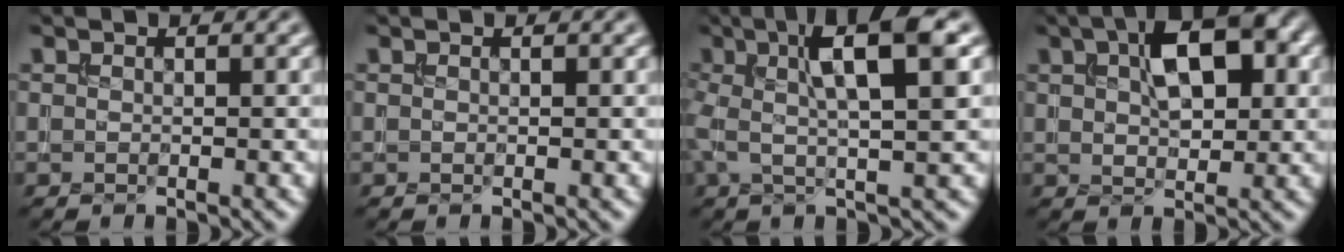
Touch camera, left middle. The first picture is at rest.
{"total": 0.0}
{"total": 7.5, "force": [1.7, 1.5, 7.1], "torque": [-0.123, 0.010, 0.026]}
{"total": 6.8, "force": [2.1, 3.5, 5.5], "torque": [-0.087, 0.011, 0.033]}